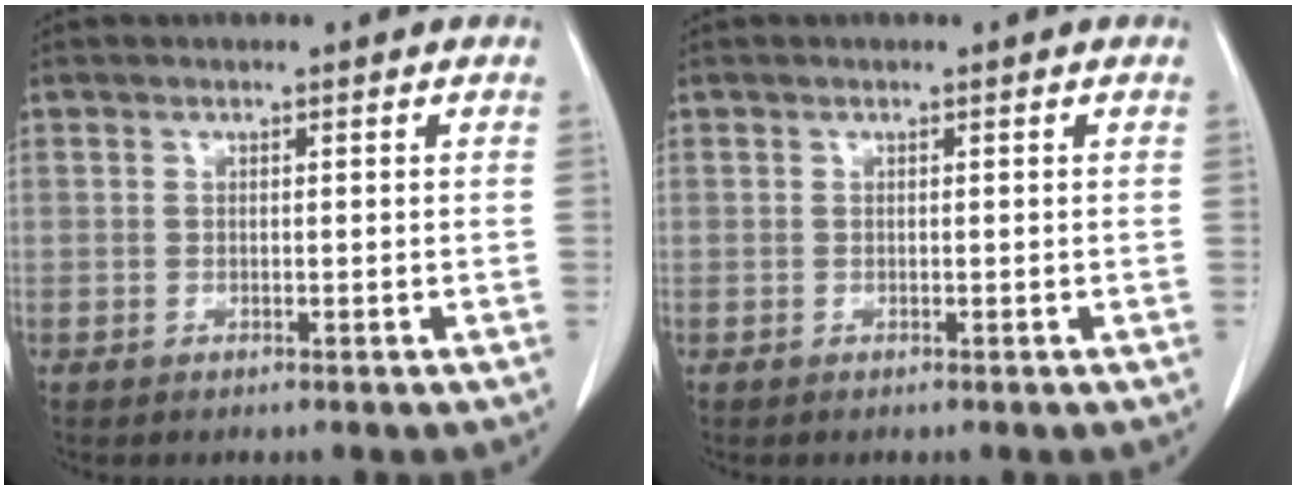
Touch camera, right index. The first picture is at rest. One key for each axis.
{"total": 0.0}